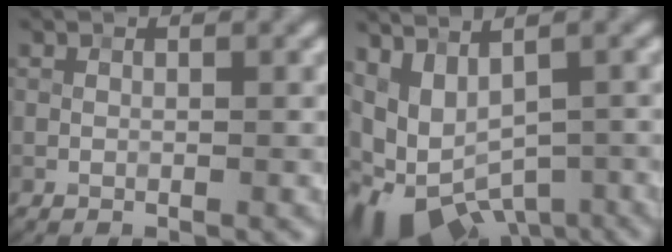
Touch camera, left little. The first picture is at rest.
{"total": 9.0, "force": [-3.3, 5.1, 6.7], "torque": [-0.116, -0.028, -0.036]}